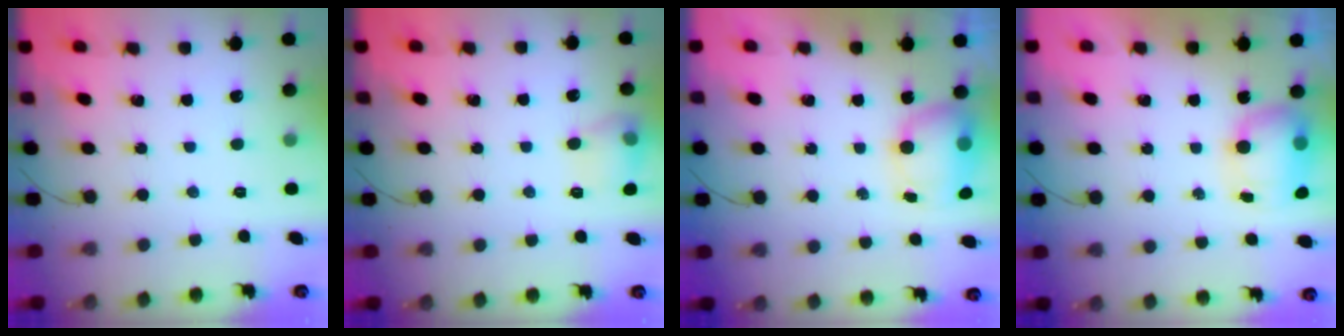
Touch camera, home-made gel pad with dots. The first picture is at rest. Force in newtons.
{"total": 9.4, "press": 9.4, "slide": 0.6}
{"total": 7.4, "press": 7.3, "slide": 1.1}
{"total": 7.8, "press": 7.7, "slide": 1.1}